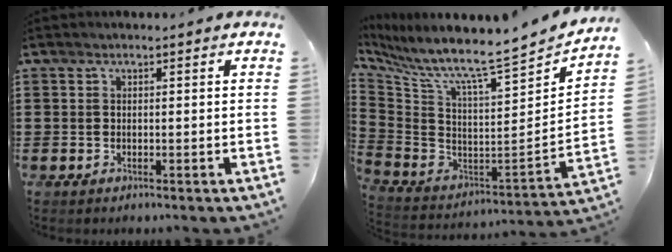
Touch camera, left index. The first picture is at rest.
{"total": 6.7, "force": [5.5, -0.2, 3.9], "torque": [-0.092, -0.071, 0.078]}